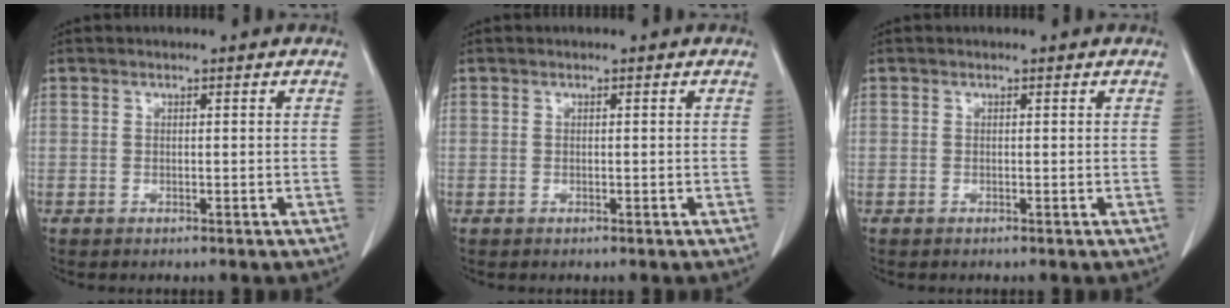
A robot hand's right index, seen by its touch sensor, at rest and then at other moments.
{"total": 0.0}
{"total": 0.0}